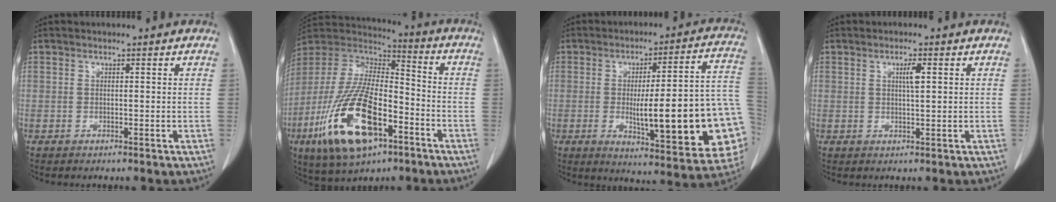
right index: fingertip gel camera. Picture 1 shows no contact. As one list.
[{"total": 21.3, "force": [-9.2, 7.9, 17.5], "torque": [-0.383, -0.023, -0.165]}, {"total": 23.4, "force": [-3.7, 3.6, 22.8], "torque": [-0.230, 0.010, -0.038]}, {"total": 2.2, "force": [0.7, 0.2, 2.1], "torque": [-0.037, 0.000, 0.011]}]